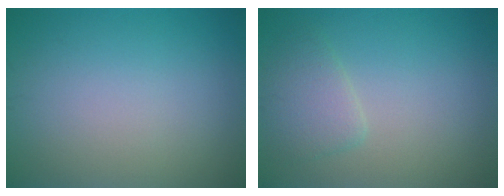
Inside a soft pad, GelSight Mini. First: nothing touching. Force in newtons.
{"total": 2.5, "press": 2.5, "slide": 0.2}